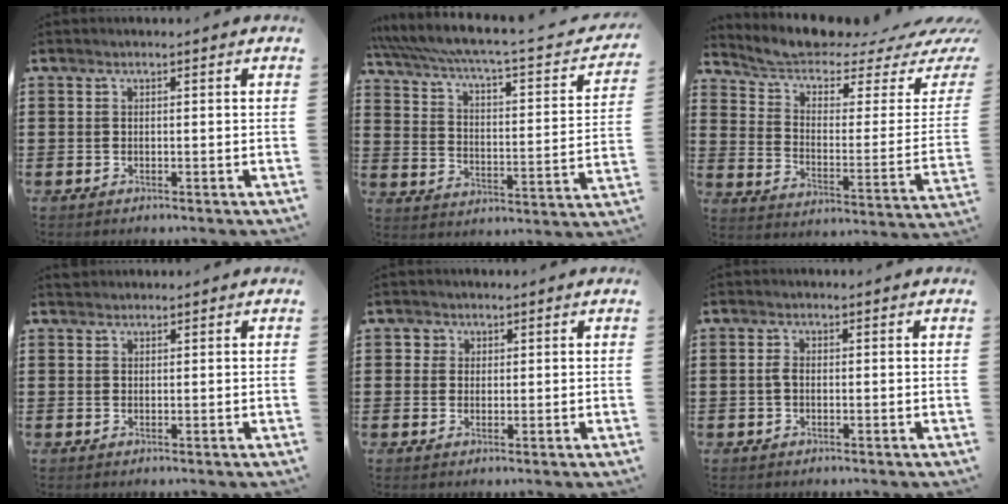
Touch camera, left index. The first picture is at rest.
{"total": 4.0, "force": [2.8, 0.1, 2.9], "torque": [-0.072, -0.035, 0.037]}
{"total": 5.8, "force": [4.9, 1.3, 2.7], "torque": [-0.079, -0.041, 0.085]}
{"total": 0.9, "force": [0.8, 0.3, 0.0], "torque": [-0.003, 0.001, 0.017]}
{"total": 1.7, "force": [0.8, 1.5, 0.3], "torque": [-0.004, 0.003, 0.012]}
{"total": 1.6, "force": [-0.2, 0.8, 1.4], "torque": [-0.037, -0.003, -0.006]}